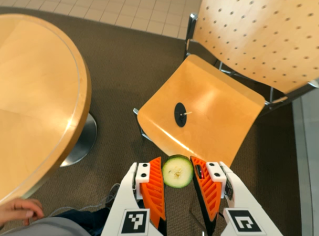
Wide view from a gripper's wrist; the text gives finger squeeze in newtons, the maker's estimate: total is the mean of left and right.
{"total": 9.4, "left": 9.6, "right": 9.3}